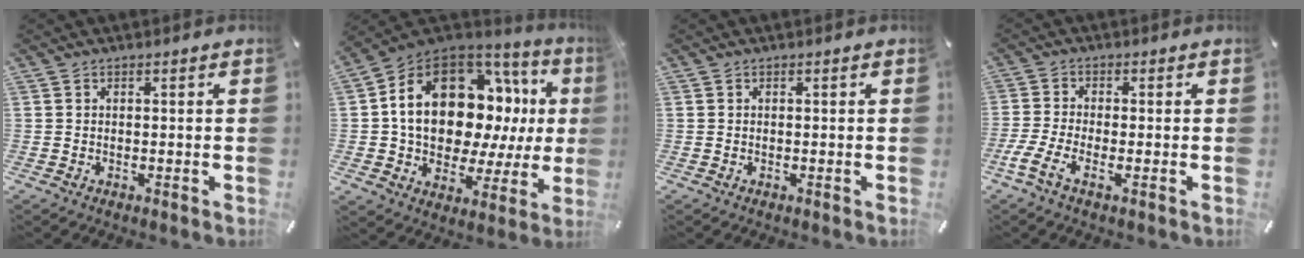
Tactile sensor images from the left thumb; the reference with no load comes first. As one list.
[{"total": 19.5, "force": [5.5, 12.5, 13.9], "torque": [-0.236, -0.045, 0.097]}, {"total": 0.0}, {"total": 4.8, "force": [-2.0, 2.1, 3.9], "torque": [-0.098, -0.008, -0.042]}]